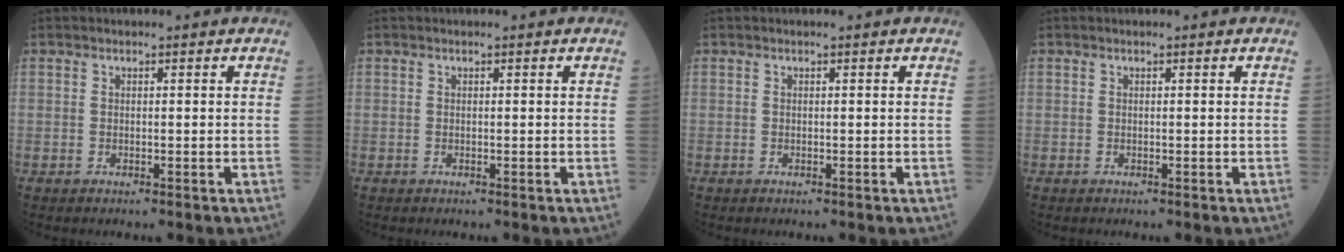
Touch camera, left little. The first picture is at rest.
{"total": 0.0}
{"total": 0.0}
{"total": 0.0}